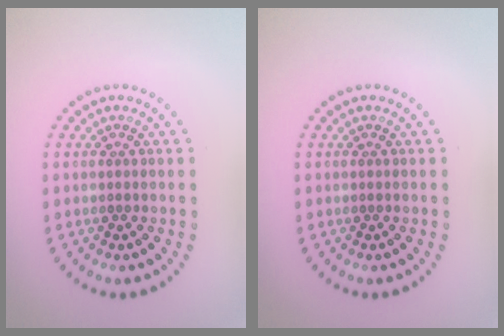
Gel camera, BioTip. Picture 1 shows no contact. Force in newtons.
{"total": 0.0}